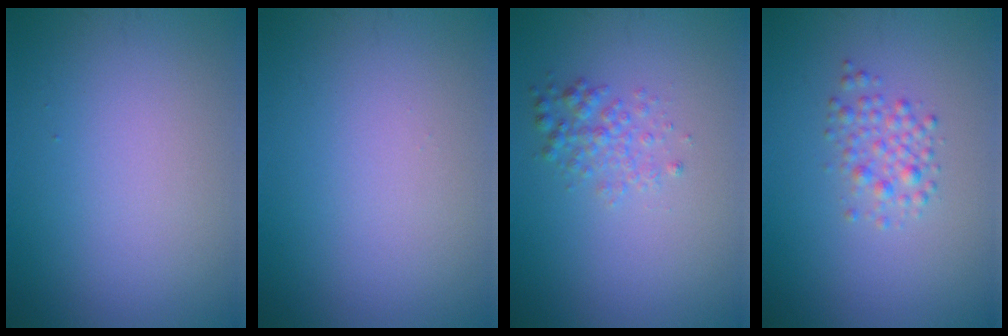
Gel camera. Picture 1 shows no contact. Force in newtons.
{"total": 0.0}
{"total": 1.9, "press": 1.9, "slide": 0.0}
{"total": 2.1, "press": 2.1, "slide": 0.0}